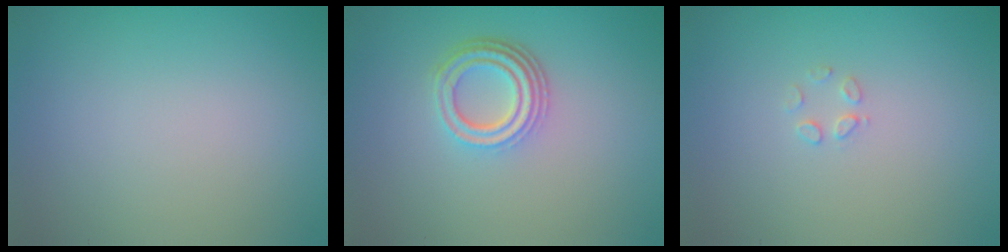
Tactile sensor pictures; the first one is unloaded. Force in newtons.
{"total": 4.1, "press": 3.1, "slide": 2.7}
{"total": 1.0, "press": 1.0, "slide": 0.1}